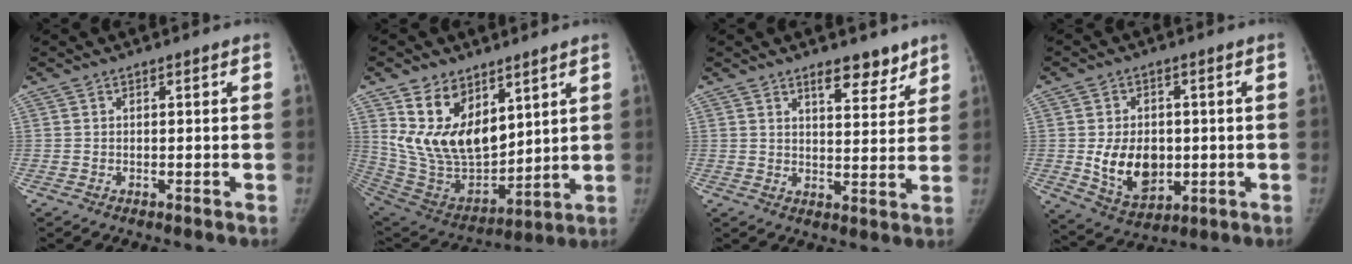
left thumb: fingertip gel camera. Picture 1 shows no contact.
{"total": 18.4, "force": [8.8, 11.1, 11.8], "torque": [-0.173, -0.053, 0.193]}
{"total": 7.1, "force": [5.2, 2.9, 3.9], "torque": [-0.028, -0.035, 0.076]}
{"total": 11.0, "force": [-0.6, 7.9, 7.6], "torque": [-0.096, -0.010, 0.007]}